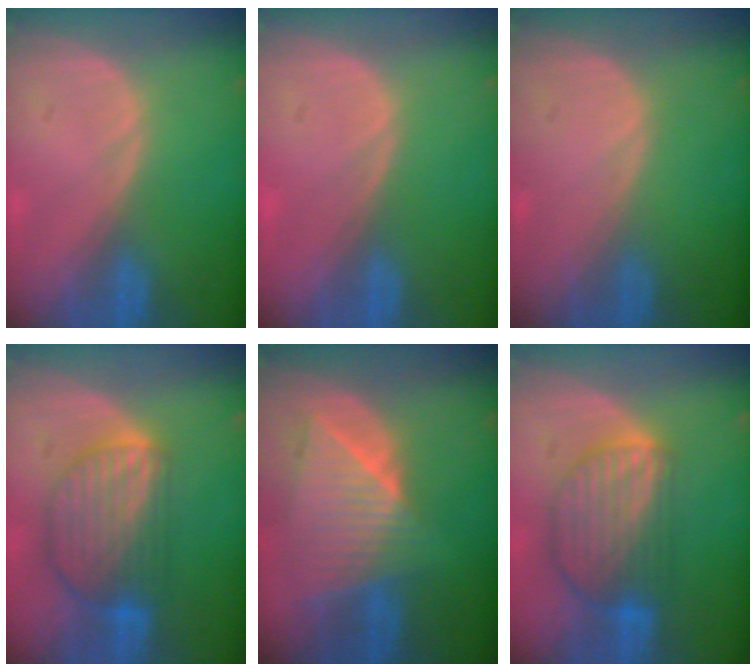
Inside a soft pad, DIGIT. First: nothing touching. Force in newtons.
{"total": 0.6, "press": 0.2, "slide": 0.5}
{"total": 0.0}
{"total": 8.9, "press": 7.7, "slide": 4.4}
{"total": 9.1, "press": 8.0, "slide": 4.3}
{"total": 8.9, "press": 7.7, "slide": 4.4}